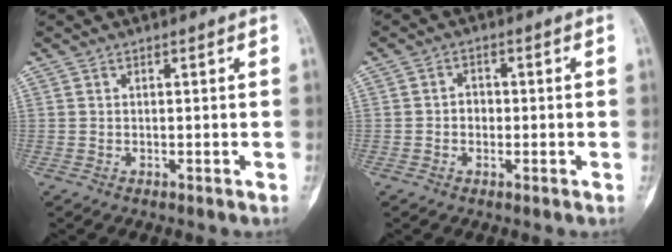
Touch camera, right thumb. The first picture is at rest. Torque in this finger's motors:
{"motor_torque": [-0.06, -0.06, 0.26, -0.45, -0.04]}